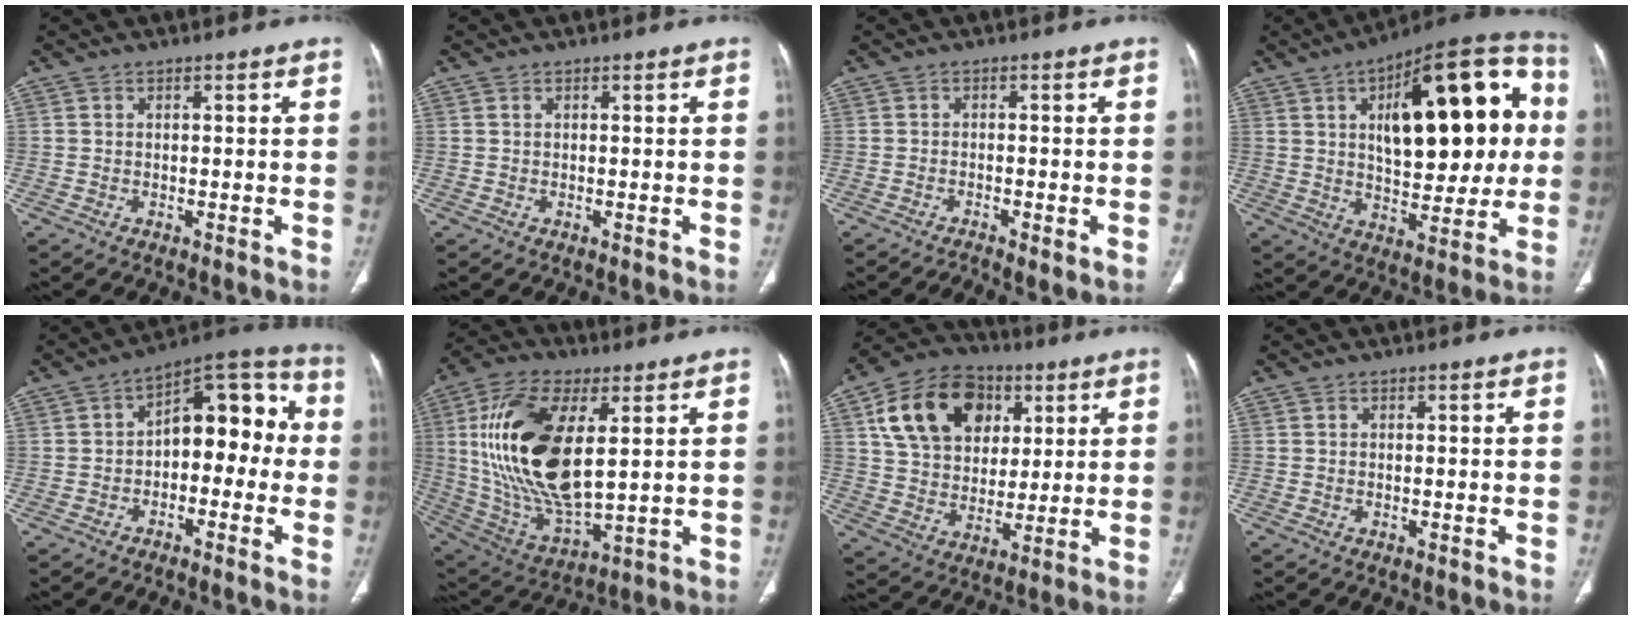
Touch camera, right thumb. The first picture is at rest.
{"total": 0.0}
{"total": 2.9, "force": [-1.8, 0.7, 2.1], "torque": [-0.040, 0.004, -0.030]}
{"total": 28.0, "force": [5.7, 12.8, 24.3], "torque": [-0.305, 0.016, 0.078]}
{"total": 13.0, "force": [-0.5, 7.7, 10.5], "torque": [-0.097, 0.052, -0.023]}
{"total": 23.5, "force": [4.6, 10.9, 20.3], "torque": [-0.405, -0.021, 0.090]}
{"total": 18.7, "force": [6.7, 13.9, 10.5], "torque": [-0.163, 0.001, 0.118]}
{"total": 0.0}